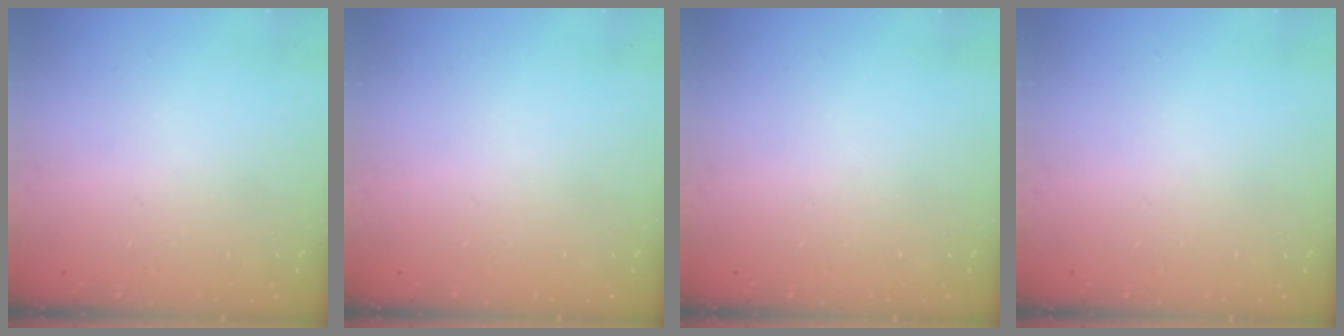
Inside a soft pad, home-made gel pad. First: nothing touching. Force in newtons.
{"total": 0.0}
{"total": 0.0}
{"total": 0.0}